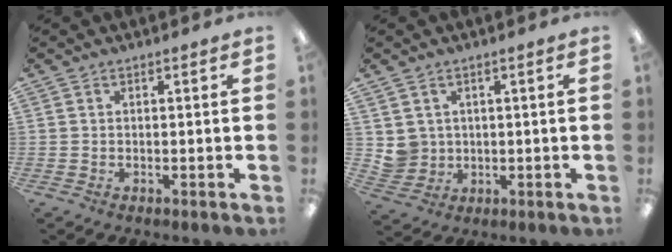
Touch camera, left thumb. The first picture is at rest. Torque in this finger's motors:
{"motor_torque": [-0.15, 0.16, -0.04, -0.12, 0.00]}